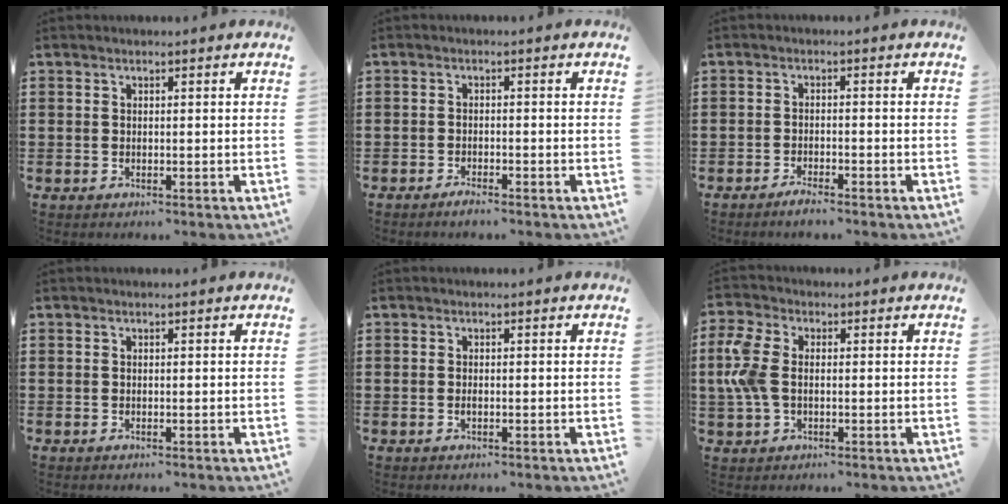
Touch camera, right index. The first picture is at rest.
{"total": 1.4, "force": [-1.4, 0.1, 0.4], "torque": [-0.010, -0.002, -0.025]}
{"total": 1.9, "force": [-1.8, 0.1, 0.6], "torque": [-0.013, 0.001, -0.034]}
{"total": 0.0}
{"total": 0.6, "force": [-0.2, 0.2, 0.5], "torque": [-0.012, -0.004, -0.003]}
{"total": 6.8, "force": [0.2, 4.2, 5.3], "torque": [-0.149, 0.000, -0.008]}